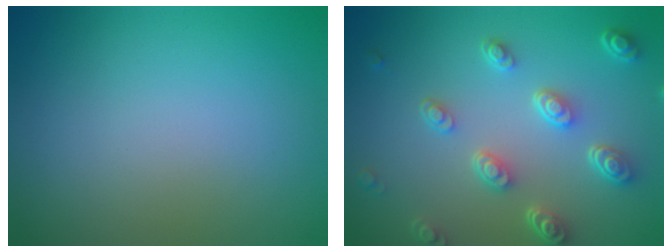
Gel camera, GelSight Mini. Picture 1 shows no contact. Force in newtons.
{"total": 4.7, "press": 3.5, "slide": 3.2}